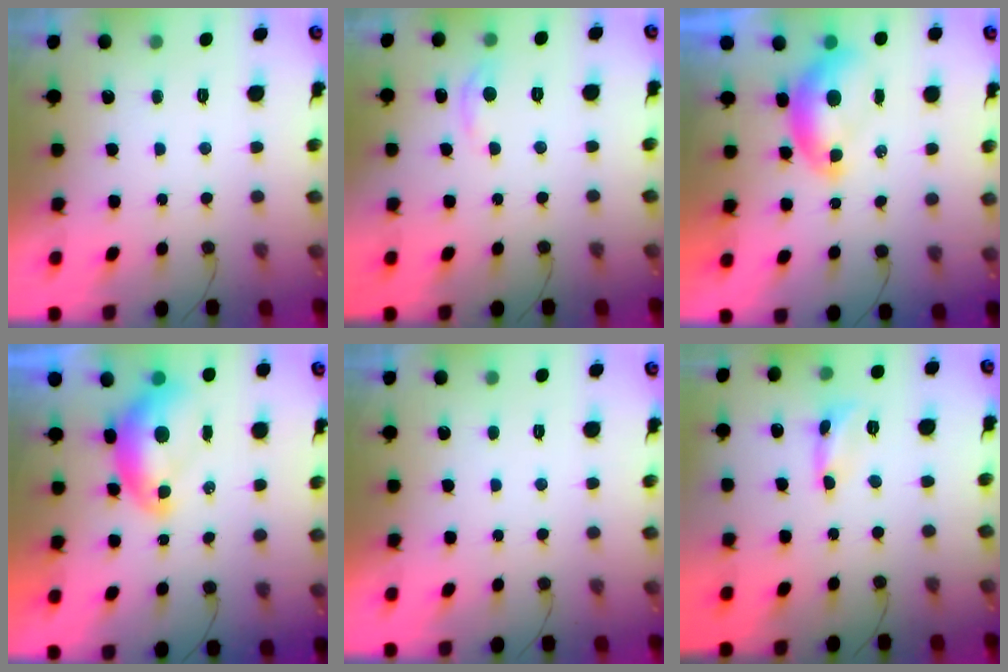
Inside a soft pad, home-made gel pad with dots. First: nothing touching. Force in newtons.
{"total": 3.3, "press": 3.2, "slide": 0.4}
{"total": 7.2, "press": 7.2, "slide": 0.8}
{"total": 7.6, "press": 7.5, "slide": 1.0}
{"total": 0.0}
{"total": 2.4, "press": 2.4, "slide": 0.2}